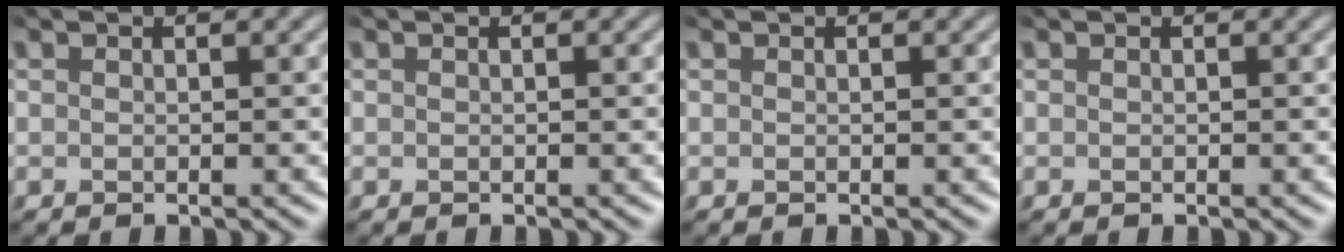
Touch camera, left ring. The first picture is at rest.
{"total": 0.0}
{"total": 0.0}
{"total": 0.0}